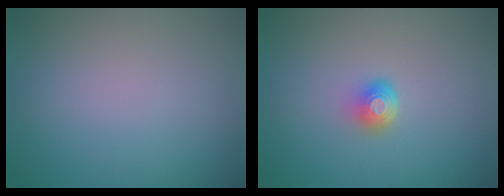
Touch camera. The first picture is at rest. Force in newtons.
{"total": 2.0, "press": 1.3, "slide": 1.5}